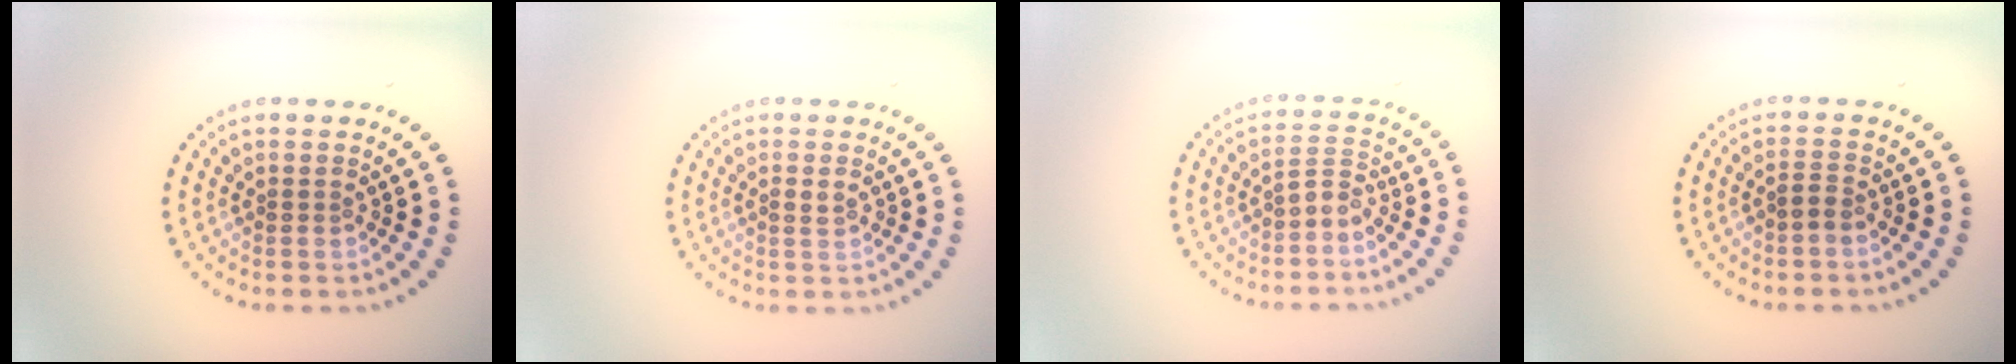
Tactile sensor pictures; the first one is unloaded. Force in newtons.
{"total": 1.0, "press": 1.0, "slide": 0.3}
{"total": 1.6, "press": 1.1, "slide": 1.1}
{"total": 1.2, "press": 0.9, "slide": 0.8}